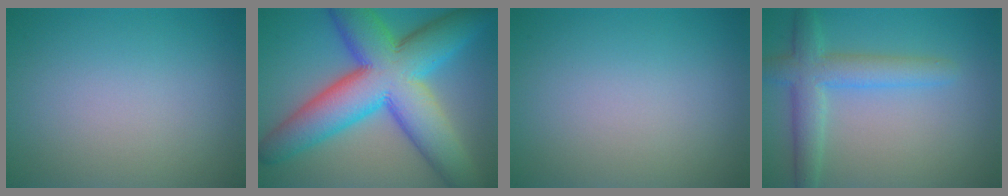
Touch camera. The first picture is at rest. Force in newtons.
{"total": 14.3, "press": 14.3, "slide": 0.4}
{"total": 0.0}
{"total": 4.4, "press": 4.4, "slide": 0.2}